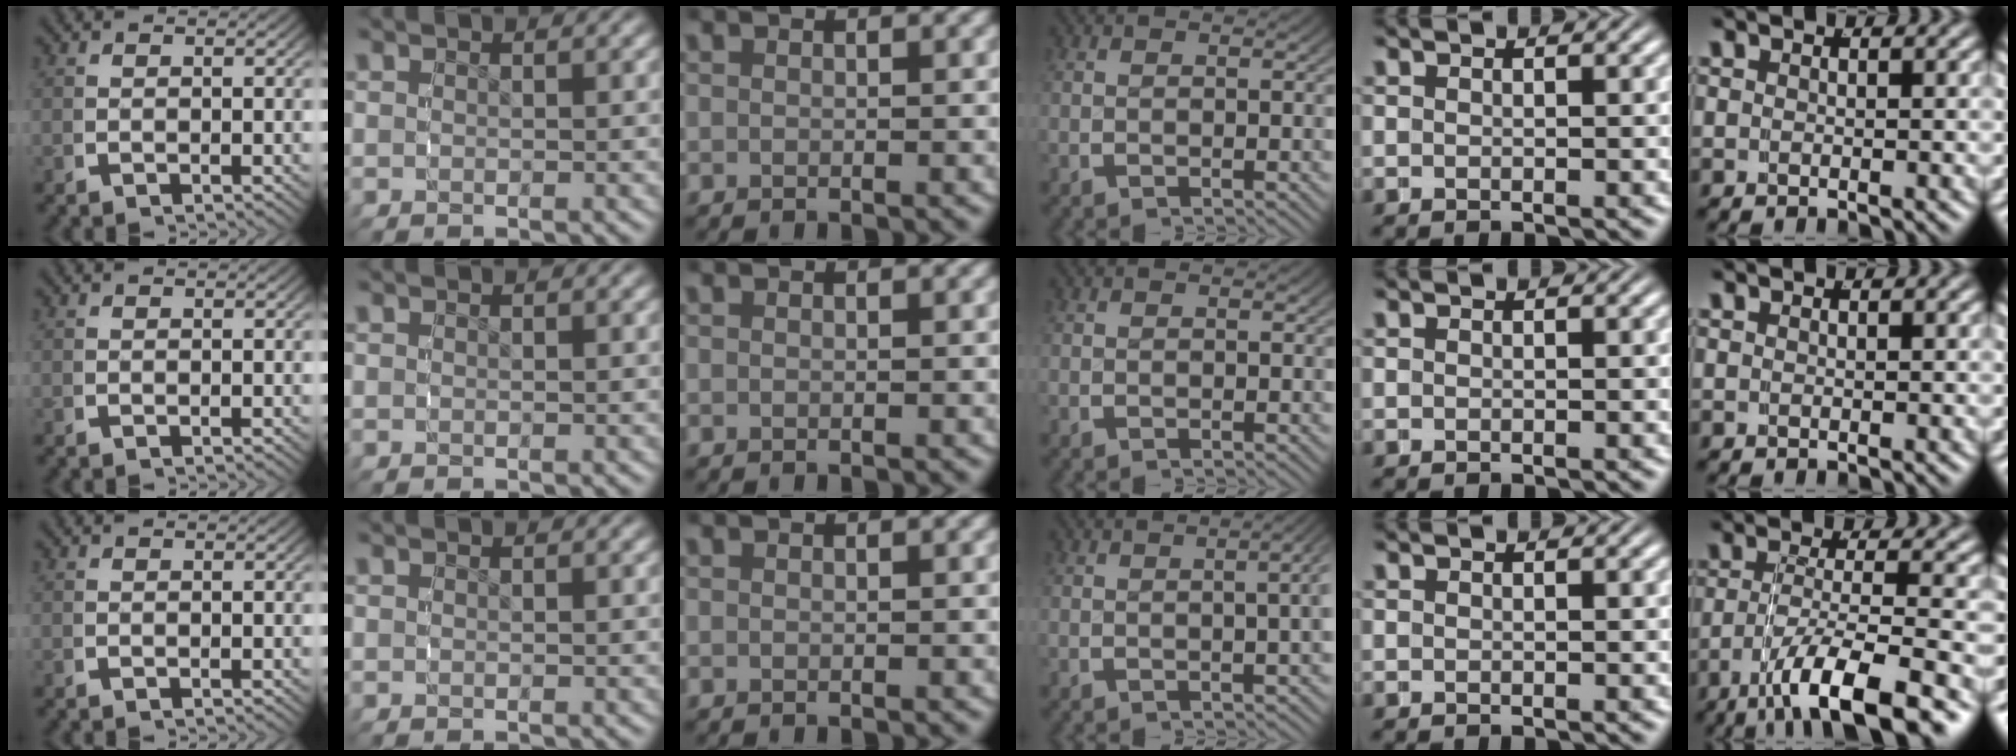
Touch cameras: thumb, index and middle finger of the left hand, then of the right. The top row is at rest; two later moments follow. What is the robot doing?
{"motion": "grasp_and_lifting", "object": "dispenser bottle"}